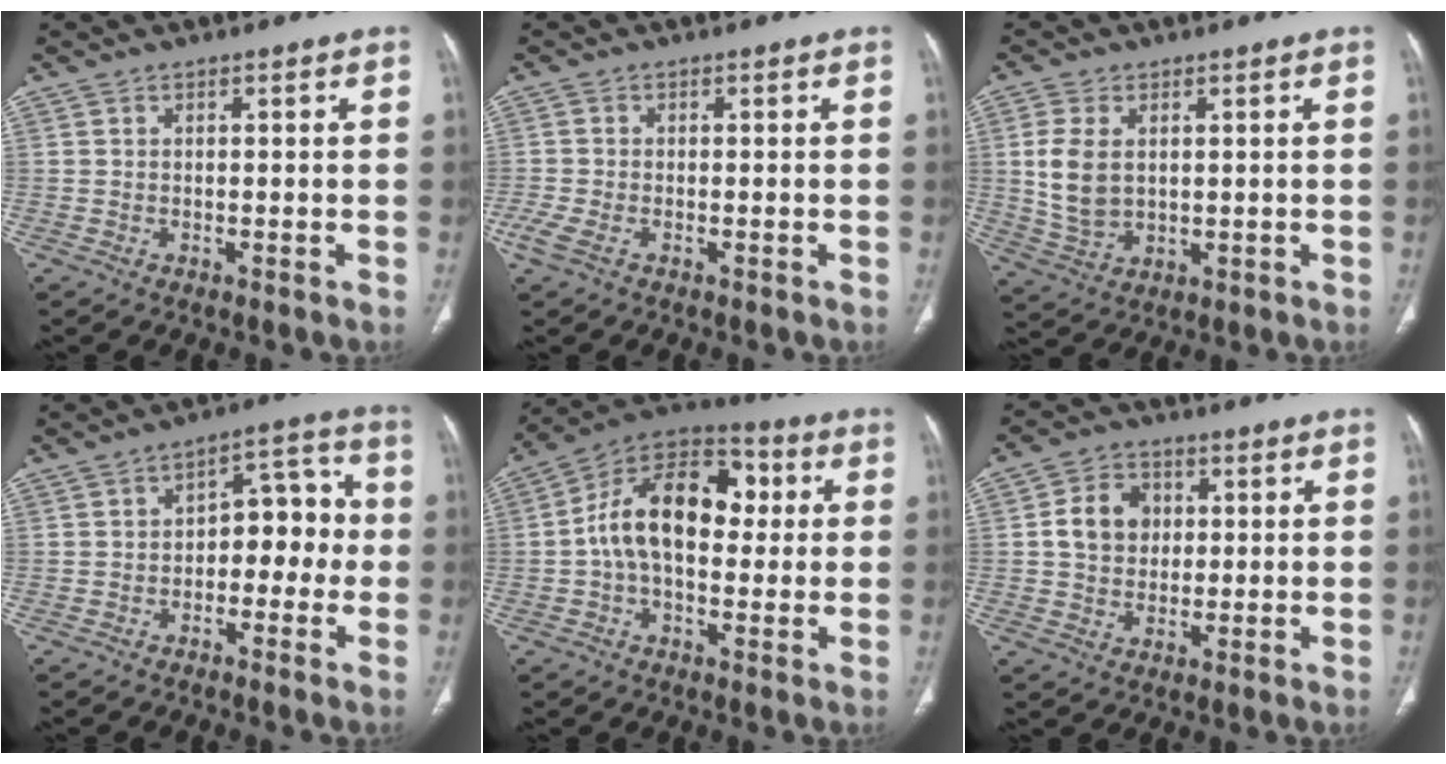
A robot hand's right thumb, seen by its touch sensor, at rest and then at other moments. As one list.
[{"total": 3.3, "force": [-1.5, 1.6, 2.4], "torque": [-0.068, -0.001, -0.031]}, {"total": 8.3, "force": [1.3, 5.4, 6.2], "torque": [-0.129, -0.010, 0.037]}, {"total": 9.2, "force": [-1.4, 5.7, 7.0], "torque": [-0.052, 0.045, -0.031]}, {"total": 17.3, "force": [1.4, 10.8, 13.4], "torque": [-0.197, 0.042, 0.014]}, {"total": 8.2, "force": [1.1, 6.8, 4.6], "torque": [-0.054, 0.006, 0.014]}]